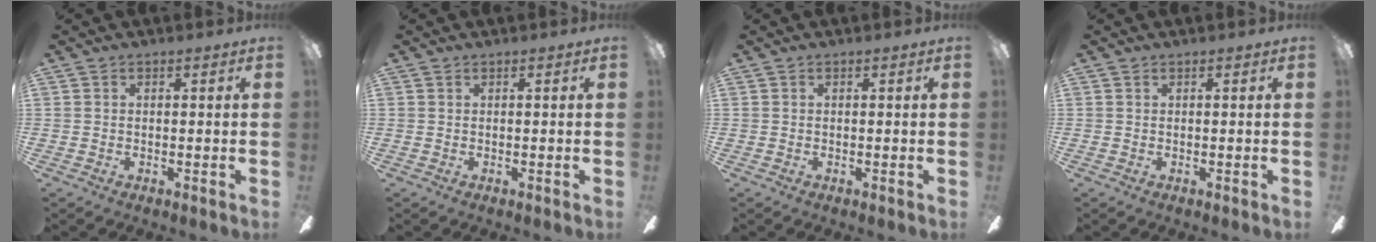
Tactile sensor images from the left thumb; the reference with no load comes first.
{"total": 0.0}
{"total": 0.0}
{"total": 0.0}